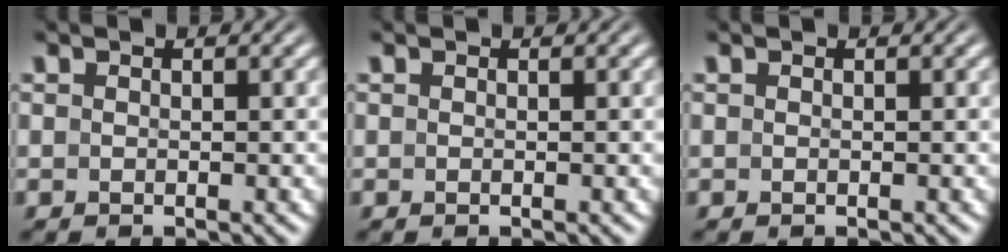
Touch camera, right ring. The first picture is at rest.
{"total": 0.0}
{"total": 0.0}